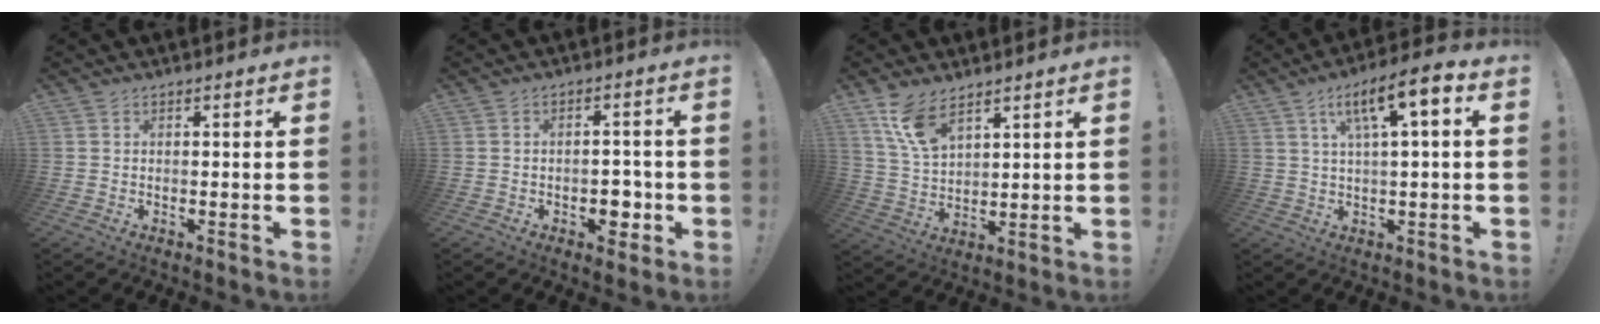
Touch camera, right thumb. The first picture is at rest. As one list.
[{"total": 5.4, "force": [-2.0, 3.7, 3.4], "torque": [-0.030, 0.008, -0.034]}, {"total": 9.9, "force": [6.9, 4.2, 5.8], "torque": [-0.108, -0.032, 0.133]}, {"total": 10.4, "force": [3.2, 2.1, 9.7], "torque": [-0.151, -0.009, 0.047]}]